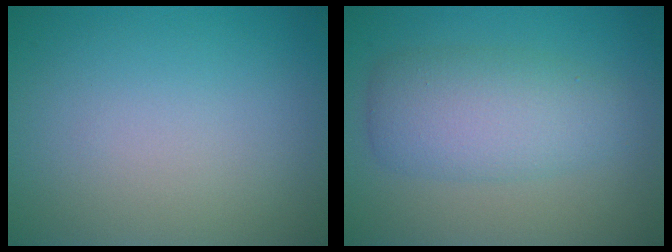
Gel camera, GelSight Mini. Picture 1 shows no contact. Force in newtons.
{"total": 5.2, "press": 5.2, "slide": 0.0}